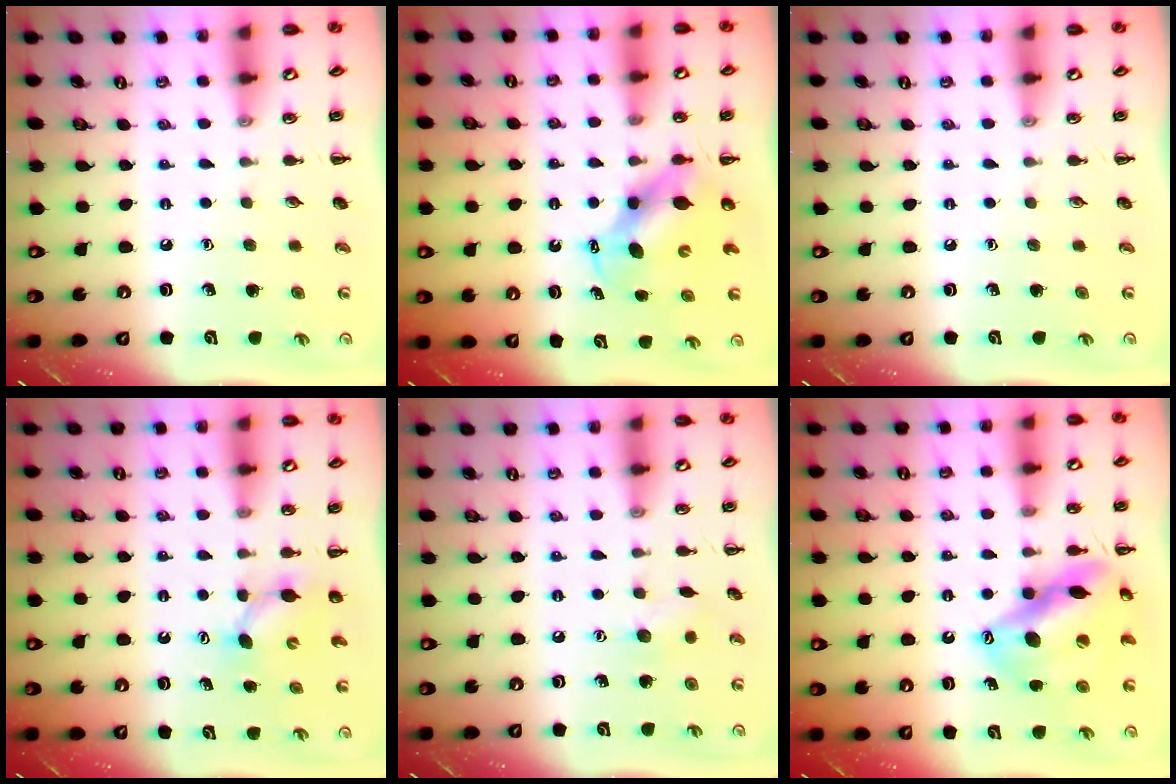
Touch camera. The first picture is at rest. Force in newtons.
{"total": 6.0, "press": 5.9, "slide": 0.8}
{"total": 0.0}
{"total": 4.8, "press": 4.7, "slide": 1.1}
{"total": 5.1, "press": 4.9, "slide": 1.2}
{"total": 15.2, "press": 14.8, "slide": 3.7}